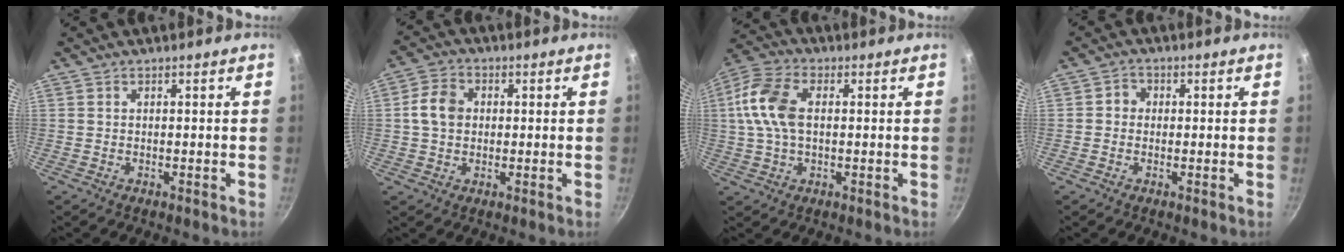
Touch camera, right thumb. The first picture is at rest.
{"total": 6.5, "force": [0.6, 5.1, 4.0], "torque": [-0.062, 0.013, 0.001]}
{"total": 11.4, "force": [1.3, 6.9, 9.0], "torque": [-0.179, 0.020, 0.011]}
{"total": 2.4, "force": [-0.1, 2.2, 0.9], "torque": [-0.002, 0.006, -0.009]}